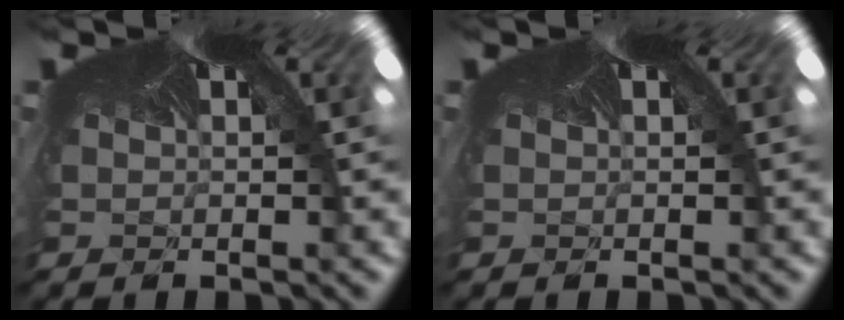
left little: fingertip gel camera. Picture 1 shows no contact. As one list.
[{"total": 0.0}]